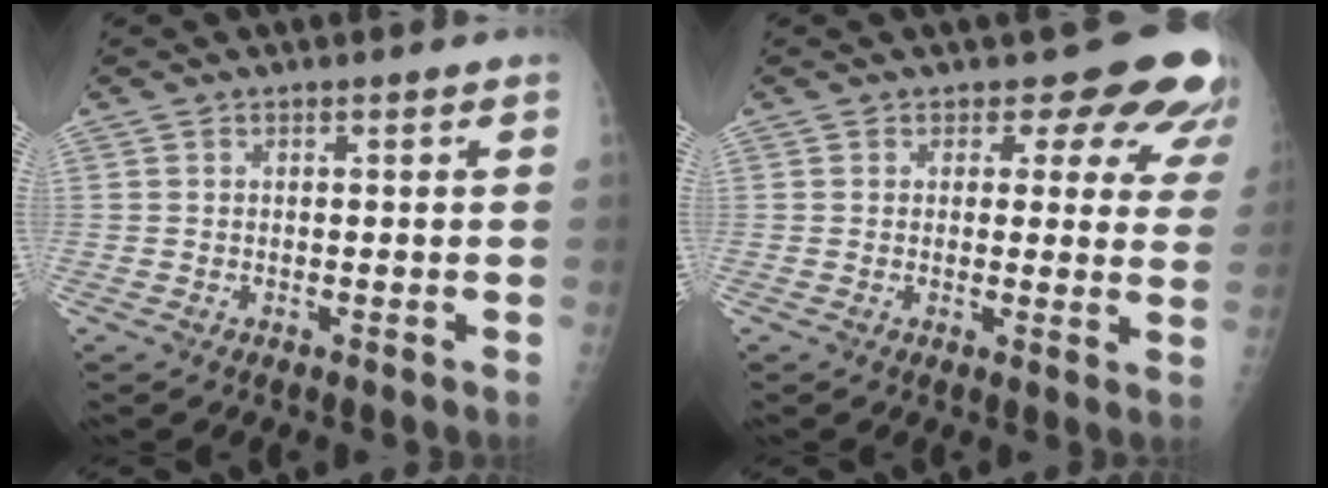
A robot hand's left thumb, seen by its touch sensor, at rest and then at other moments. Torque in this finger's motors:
{"motor_torque": [-0.09, 0.08, -0.04, -0.14, 0.07]}